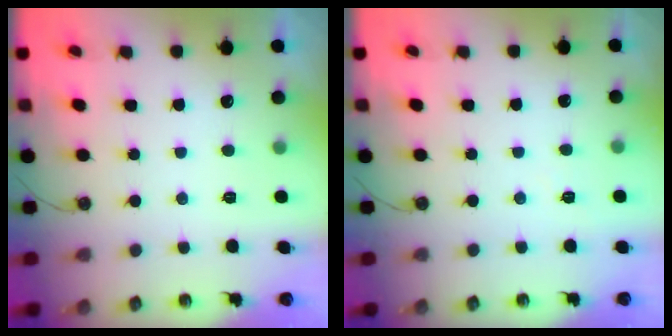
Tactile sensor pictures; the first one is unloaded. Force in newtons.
{"total": 3.5, "press": 3.5, "slide": 0.5}